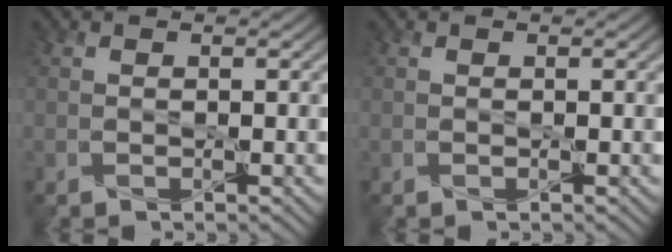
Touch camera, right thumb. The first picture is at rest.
{"total": 0.0}